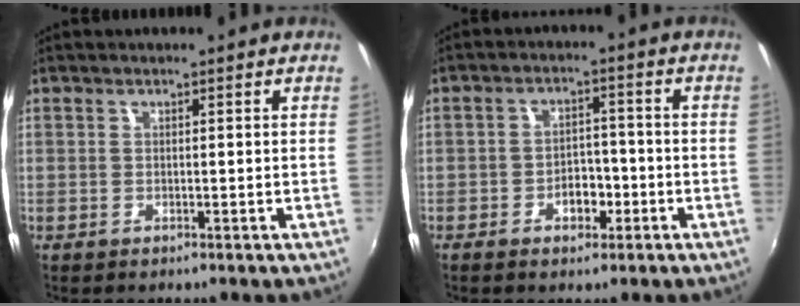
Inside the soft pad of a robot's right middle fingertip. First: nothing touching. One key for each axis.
{"total": 4.5, "fx": -2.2, "fy": 3.0, "fz": 2.5, "tx": -0.044, "ty": 0.006, "tz": -0.030}